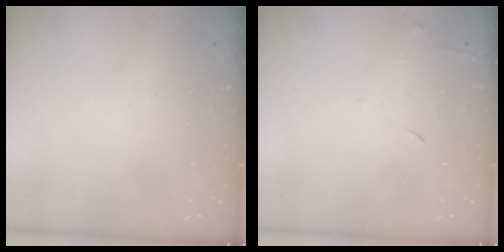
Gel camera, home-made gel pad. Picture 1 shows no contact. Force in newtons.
{"total": 5.1, "press": 5.1, "slide": 0.8}